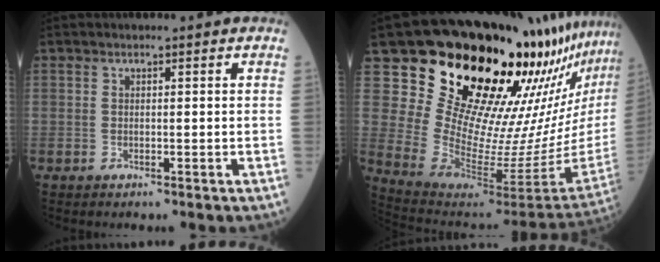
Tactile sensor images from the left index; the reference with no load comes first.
{"total": 25.8, "force": [20.0, 3.8, 16.0], "torque": [-0.247, -0.088, 0.307]}